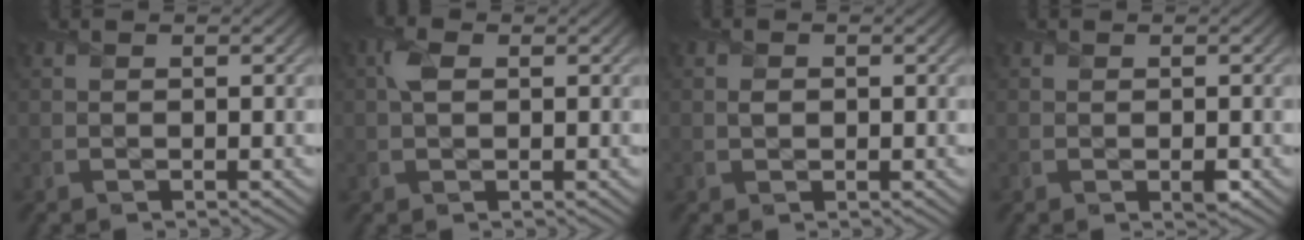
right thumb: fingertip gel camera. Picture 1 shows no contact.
{"total": 2.5, "force": [0.6, 1.5, 1.9], "torque": [-0.049, 0.006, 0.008]}
{"total": 1.1, "force": [0.1, 0.9, 0.5], "torque": [-0.012, -0.003, -0.001]}
{"total": 1.2, "force": [-0.4, 0.7, 0.9], "torque": [-0.015, -0.008, -0.007]}